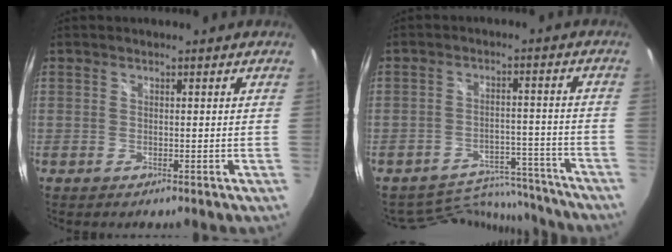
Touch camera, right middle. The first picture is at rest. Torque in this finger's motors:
{"motor_torque": [-0.69, -0.67, -0.27, -0.08]}